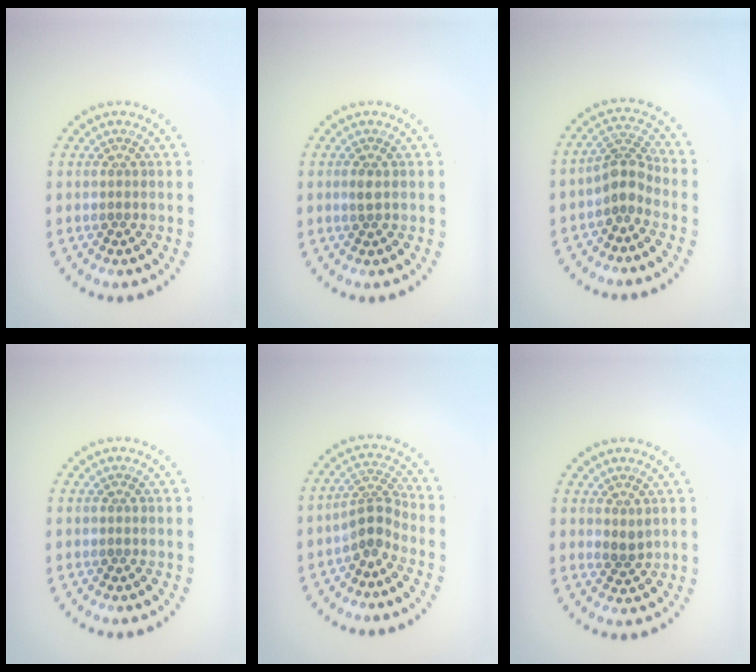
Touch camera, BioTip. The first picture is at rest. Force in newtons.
{"total": 0.8, "press": 0.8, "slide": 0.2}
{"total": 2.7, "press": 2.1, "slide": 1.7}
{"total": 0.0}
{"total": 2.6, "press": 1.8, "slide": 1.9}
{"total": 1.0, "press": 0.9, "slide": 0.6}